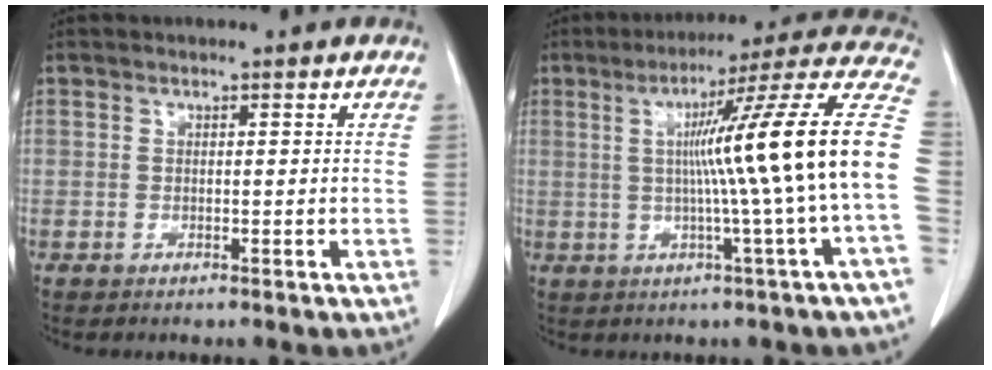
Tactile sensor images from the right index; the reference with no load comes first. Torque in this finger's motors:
{"motor_torque": [2.11, -0.03, 0.96, 0.21]}